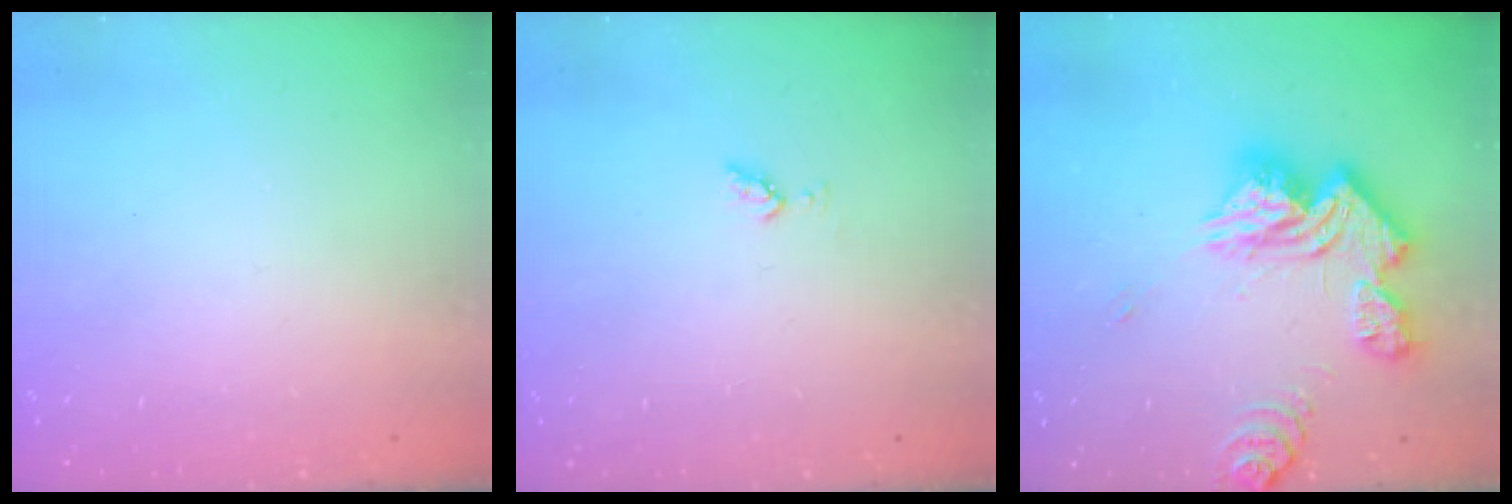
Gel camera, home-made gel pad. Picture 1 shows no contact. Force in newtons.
{"total": 3.3, "press": 3.2, "slide": 0.7}
{"total": 18.7, "press": 18.6, "slide": 1.9}